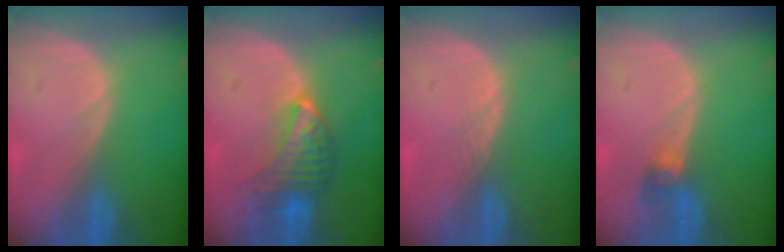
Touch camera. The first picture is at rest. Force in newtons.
{"total": 6.8, "press": 6.4, "slide": 2.3}
{"total": 1.0, "press": 0.8, "slide": 0.5}
{"total": 2.6, "press": 2.6, "slide": 0.6}